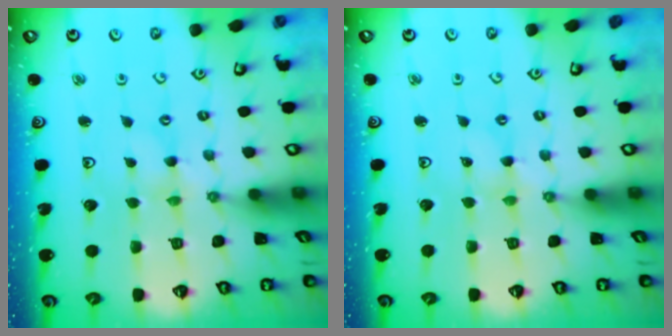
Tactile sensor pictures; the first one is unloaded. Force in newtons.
{"total": 0.0}